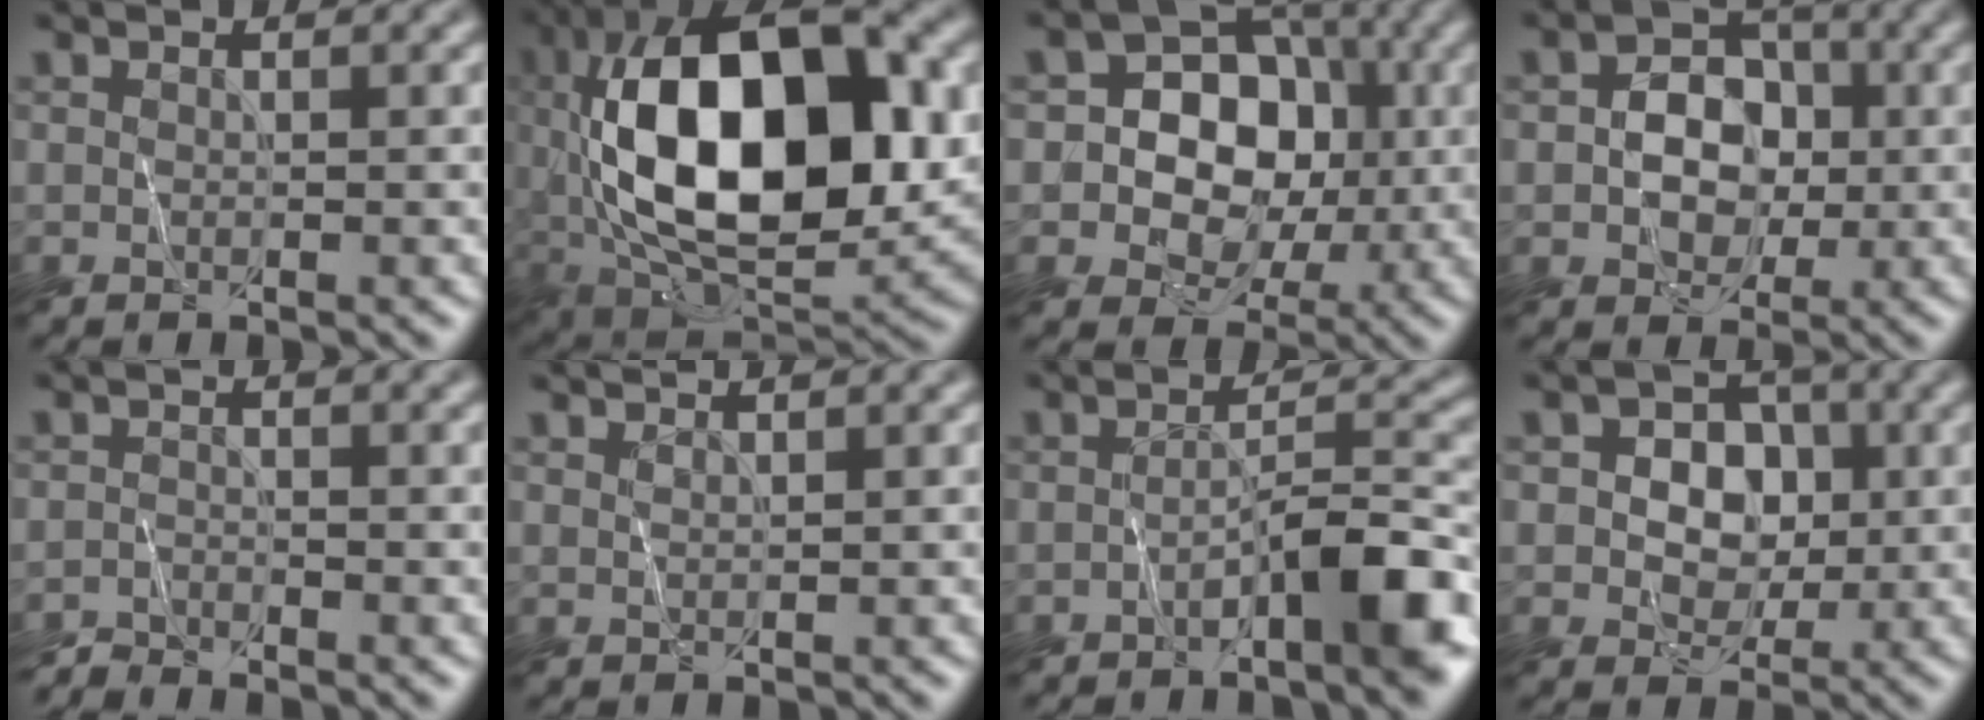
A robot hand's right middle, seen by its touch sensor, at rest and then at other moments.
{"total": 17.2, "force": [1.6, 8.3, 14.9], "torque": [-0.250, 0.021, 0.008]}
{"total": 9.1, "force": [-0.1, 7.6, 4.9], "torque": [-0.054, 0.020, -0.031]}
{"total": 5.0, "force": [-0.6, 3.8, 3.2], "torque": [-0.042, 0.008, -0.016]}
{"total": 1.9, "force": [-1.7, -0.4, -0.7], "torque": [0.012, 0.000, -0.041]}
{"total": 1.3, "force": [1.1, -0.6, -0.4], "torque": [0.005, 0.002, 0.023]}
{"total": 6.6, "force": [-3.4, 1.2, 5.5], "torque": [-0.075, 0.006, -0.063]}
{"total": 5.2, "force": [0.4, 4.4, 2.8], "torque": [-0.031, 0.012, -0.007]}